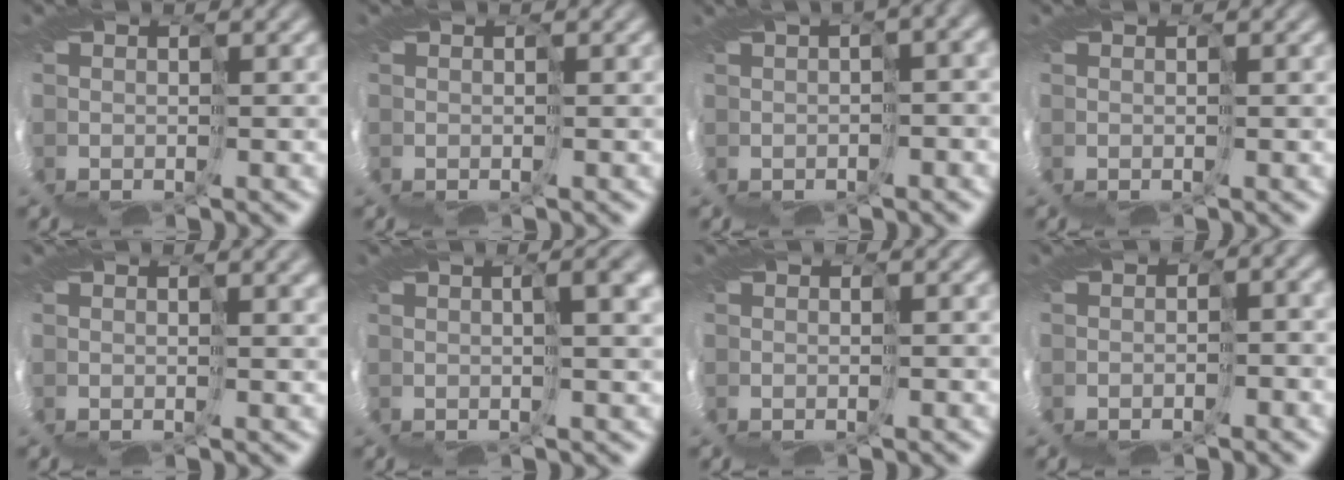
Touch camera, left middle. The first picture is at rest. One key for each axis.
{"total": 0.0}
{"total": 4.9, "fx": -0.2, "fy": 1.2, "fz": 4.7, "tx": -0.060, "ty": 0.001, "tz": 0.015}
{"total": 0.0}
{"total": 2.5, "fx": 1.6, "fy": 0.4, "fz": 1.9, "tx": -0.027, "ty": 0.006, "tz": 0.024}
{"total": 5.0, "fx": 2.6, "fy": 0.8, "fz": 4.2, "tx": -0.056, "ty": 0.016, "tz": 0.038}
{"total": 0.8, "fx": -0.5, "fy": 0.4, "fz": 0.5, "tx": -0.008, "ty": -0.002, "tz": -0.005}
{"total": 3.4, "fx": -1.8, "fy": 1.8, "fz": 2.2, "tx": -0.028, "ty": 0.006, "tz": -0.009}